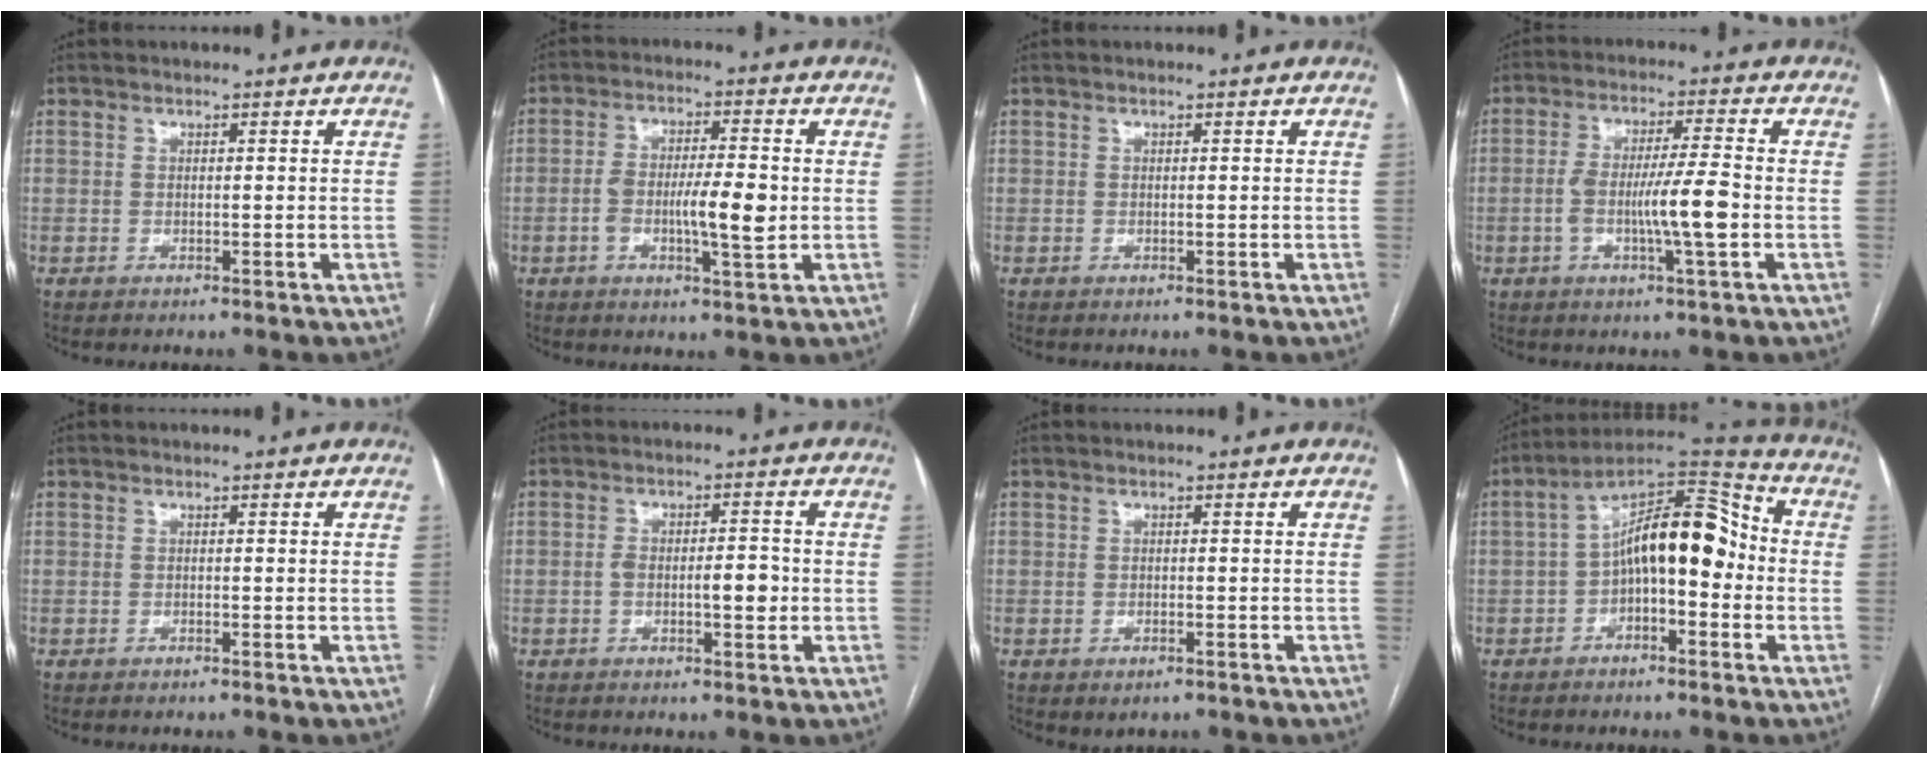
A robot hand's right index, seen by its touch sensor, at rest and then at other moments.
{"total": 8.0, "force": [-1.1, 1.8, 7.7], "torque": [-0.137, 0.007, -0.018]}
{"total": 0.0}
{"total": 8.5, "force": [-1.9, 0.2, 8.2], "torque": [-0.151, 0.005, -0.034]}
{"total": 0.0}
{"total": 5.5, "force": [-1.0, 1.7, 5.1], "torque": [-0.090, 0.011, -0.014]}
{"total": 1.5, "force": [-0.9, 0.8, 0.9], "torque": [-0.013, -0.001, -0.004]}
{"total": 13.3, "force": [-1.0, 5.4, 12.2], "torque": [-0.200, 0.053, -0.019]}